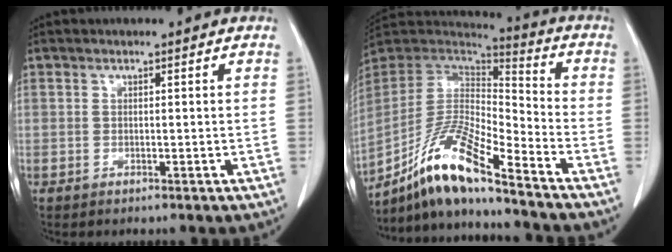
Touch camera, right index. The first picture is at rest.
{"total": 15.3, "force": [-11.3, 1.2, 10.3], "torque": [-0.197, 0.000, -0.211]}